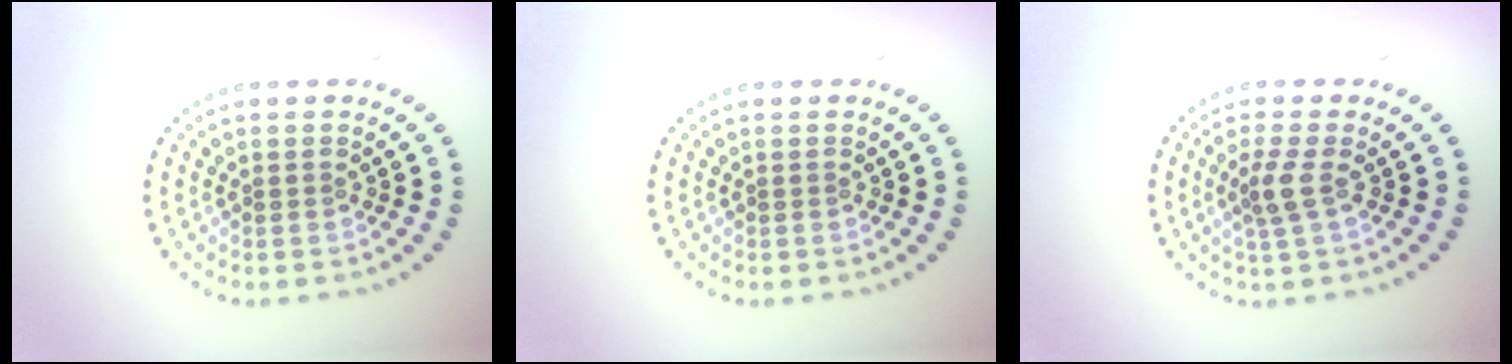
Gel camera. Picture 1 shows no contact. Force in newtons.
{"total": 0.0}
{"total": 2.0, "press": 1.6, "slide": 1.2}